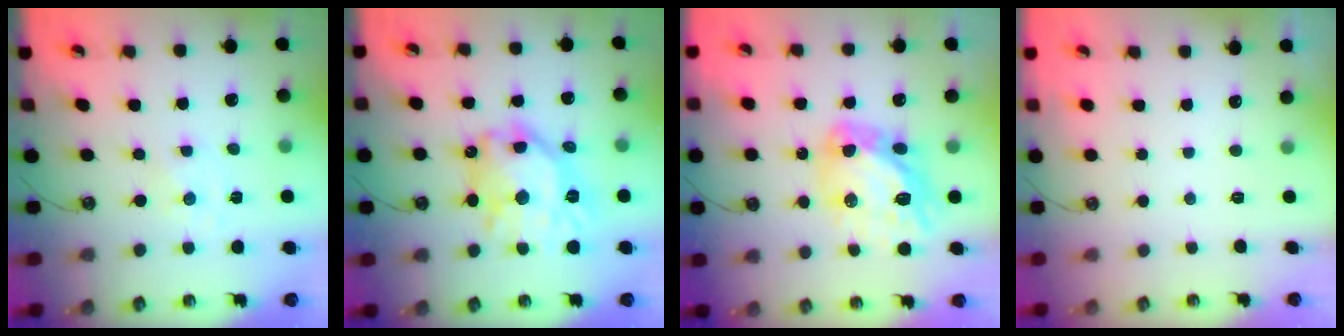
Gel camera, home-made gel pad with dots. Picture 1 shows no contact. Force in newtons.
{"total": 20.2, "press": 20.1, "slide": 2.0}
{"total": 18.0, "press": 17.9, "slide": 1.8}
{"total": 0.0}